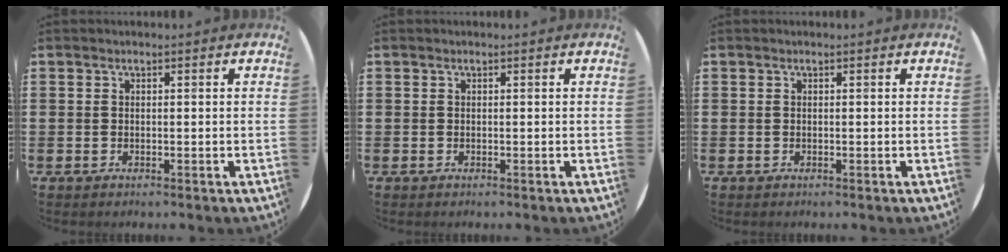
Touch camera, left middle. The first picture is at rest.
{"total": 0.0}
{"total": 0.0}